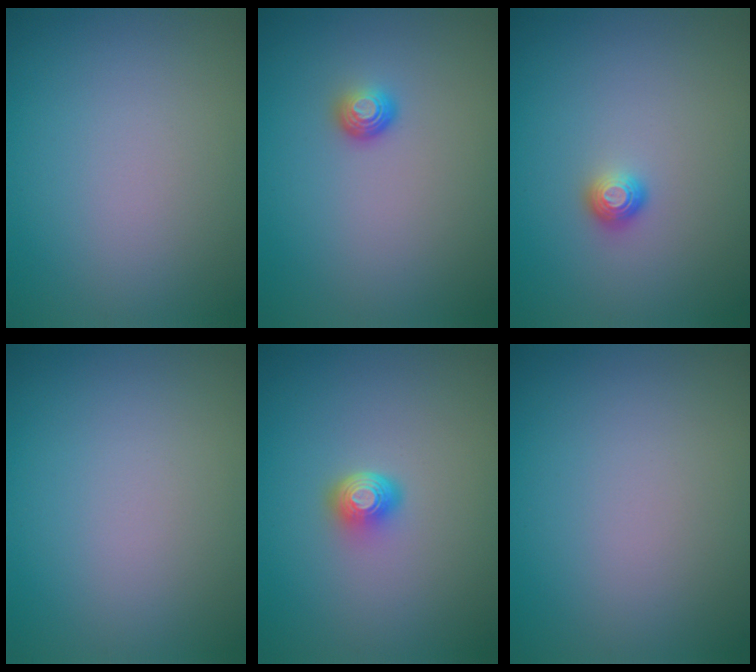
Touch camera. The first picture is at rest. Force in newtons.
{"total": 1.5, "press": 1.0, "slide": 1.1}
{"total": 1.1, "press": 1.0, "slide": 0.4}
{"total": 0.0}
{"total": 2.0, "press": 1.3, "slide": 1.5}
{"total": 0.0}